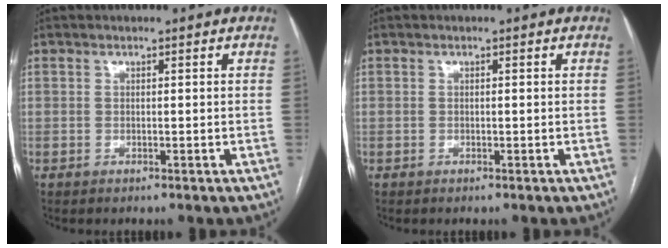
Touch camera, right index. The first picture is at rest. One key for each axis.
{"total": 0.0}